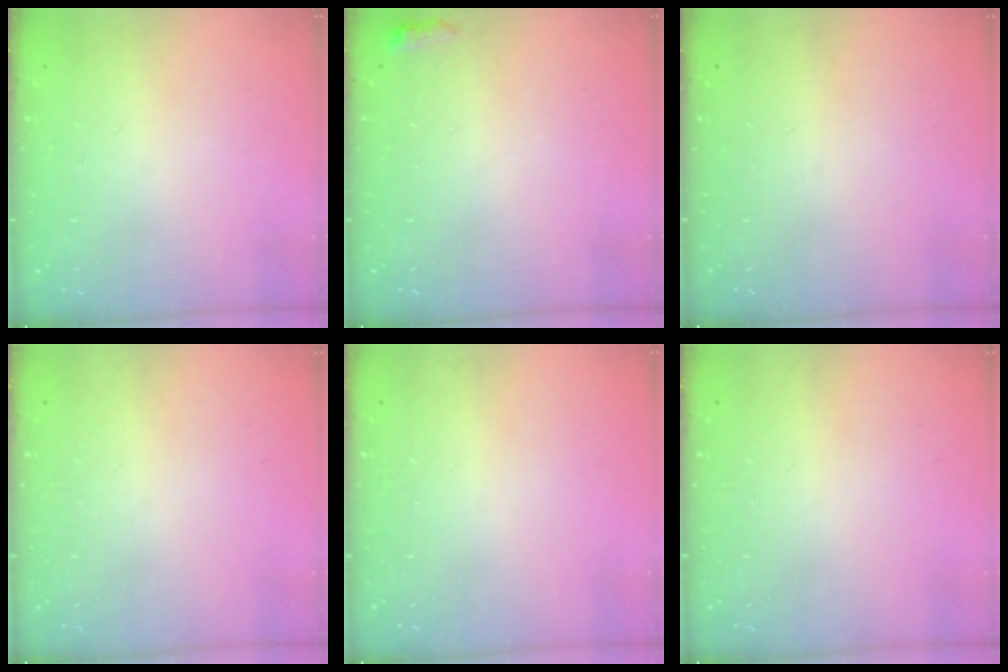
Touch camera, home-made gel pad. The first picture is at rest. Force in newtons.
{"total": 4.7, "press": 4.6, "slide": 0.8}
{"total": 0.0}
{"total": 0.0}
{"total": 0.0}
{"total": 0.0}